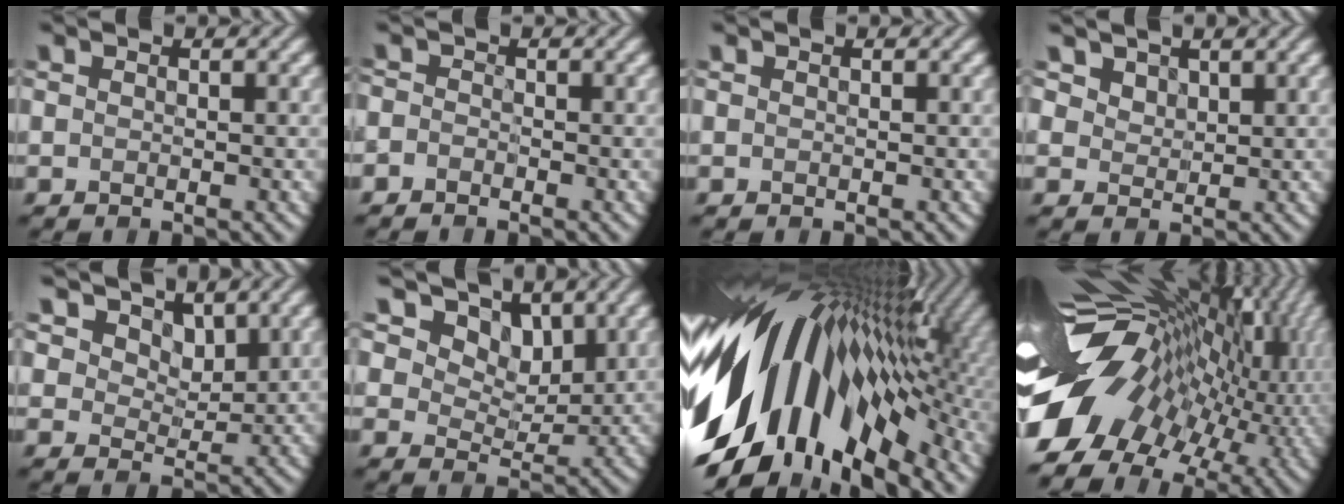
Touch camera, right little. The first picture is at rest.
{"total": 1.1, "force": [-1.0, 0.5, 0.1], "torque": [0.000, 0.002, -0.024]}
{"total": 0.0}
{"total": 2.8, "force": [2.2, 1.6, 1.0], "torque": [-0.031, -0.003, 0.048]}
{"total": 5.0, "force": [3.4, 2.9, 2.2], "torque": [-0.057, -0.017, 0.060]}
{"total": 11.2, "force": [7.0, 6.8, 5.4], "torque": [-0.112, 0.001, 0.109]}
{"total": 17.9, "force": [-0.5, 10.4, 14.6], "torque": [-0.254, -0.008, -0.021]}
{"total": 18.2, "force": [-0.3, 11.9, 13.7], "torque": [-0.251, -0.007, 0.000]}